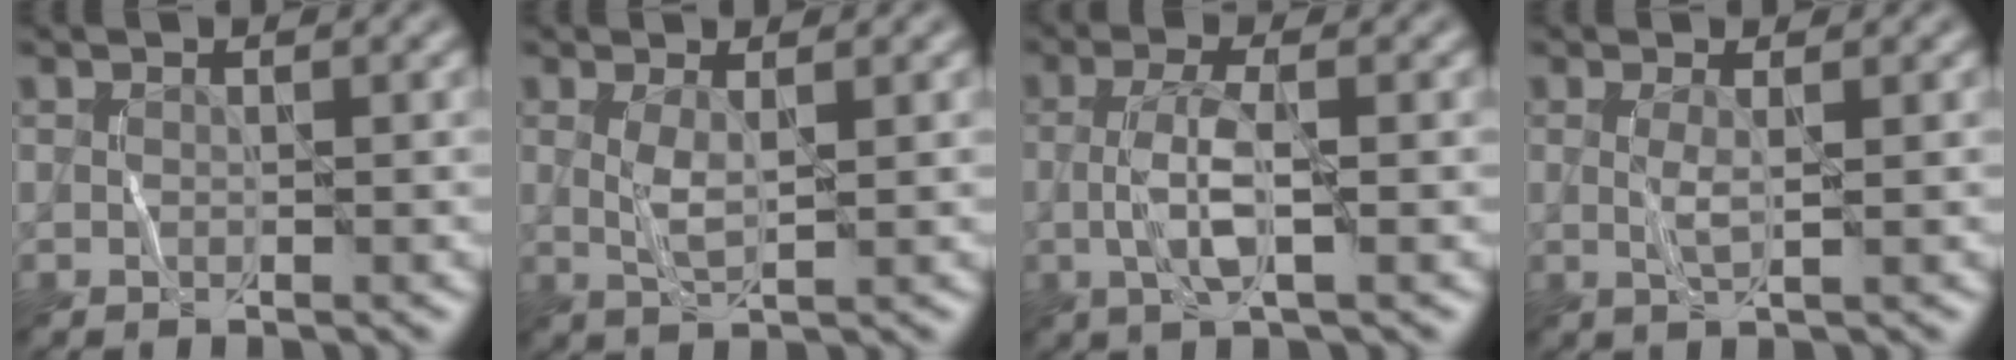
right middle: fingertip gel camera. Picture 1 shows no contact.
{"total": 1.7, "force": [0.5, 0.4, 1.6], "torque": [-0.040, 0.004, 0.011]}
{"total": 3.6, "force": [-0.7, 0.8, 3.4], "torque": [-0.072, 0.011, -0.019]}
{"total": 1.2, "force": [0.1, 0.1, 1.2], "torque": [-0.030, 0.005, 0.001]}